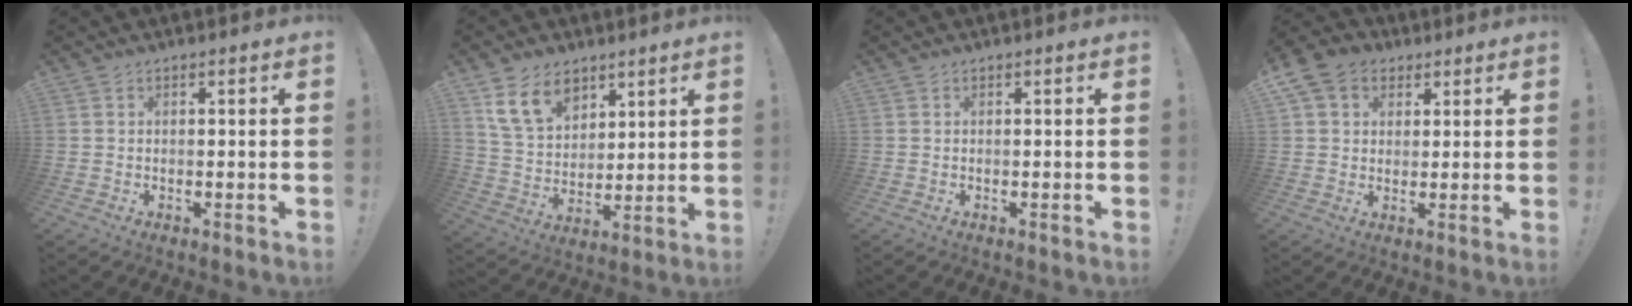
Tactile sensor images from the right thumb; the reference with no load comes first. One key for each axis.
{"total": 13.7, "fx": 8.1, "fy": 9.1, "fz": 6.2, "tx": -0.105, "ty": -0.039, "tz": 0.160}
{"total": 0.0}
{"total": 9.1, "fx": 3.8, "fy": 7.2, "fz": 4.1, "tx": -0.066, "ty": -0.004, "tz": 0.080}